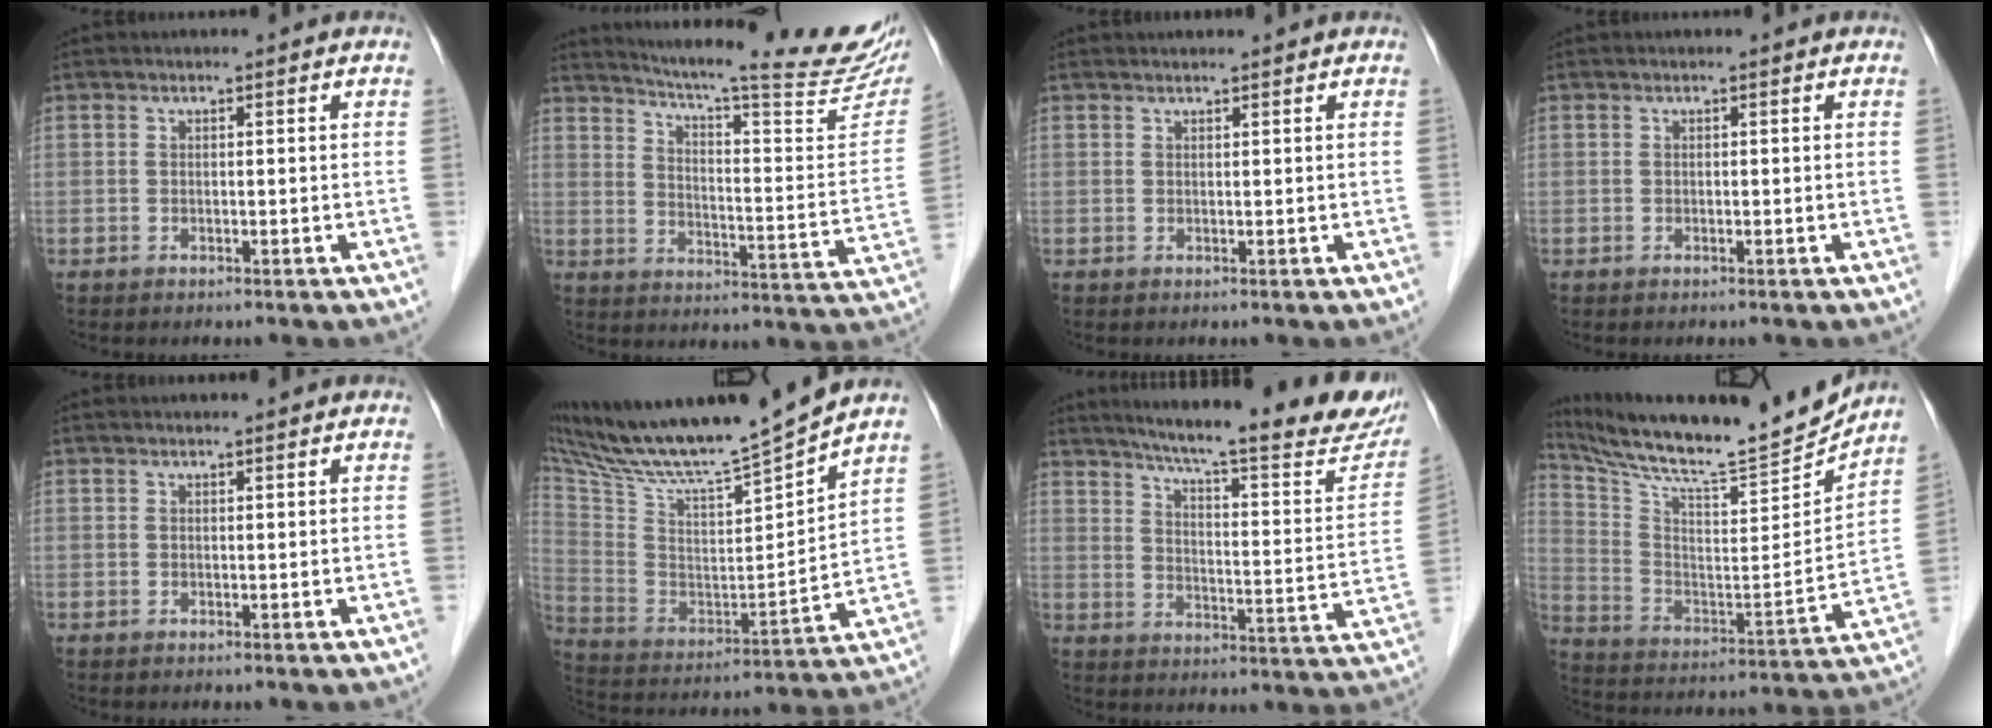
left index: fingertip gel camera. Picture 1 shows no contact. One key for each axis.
{"total": 26.1, "fx": 23.0, "fy": 1.0, "fz": 12.3, "tx": -0.185, "ty": -0.081, "tz": 0.292}
{"total": 2.5, "fx": 2.4, "fy": -0.1, "fz": 0.7, "tx": -0.010, "ty": 0.020, "tz": 0.036}
{"total": 0.0}
{"total": 1.6, "fx": 1.5, "fy": -0.1, "fz": 0.5, "tx": -0.008, "ty": 0.017, "tz": 0.026}
{"total": 20.2, "fx": 18.2, "fy": -1.2, "fz": 8.8, "tx": -0.166, "ty": -0.036, "tz": 0.313}
{"total": 25.6, "fx": 21.8, "fy": 2.5, "fz": 13.3, "tx": -0.196, "ty": -0.046, "tz": 0.275}
{"total": 19.8, "fx": 18.6, "fy": 0.4, "fz": 7.0, "tx": -0.139, "ty": -0.051, "tz": 0.300}